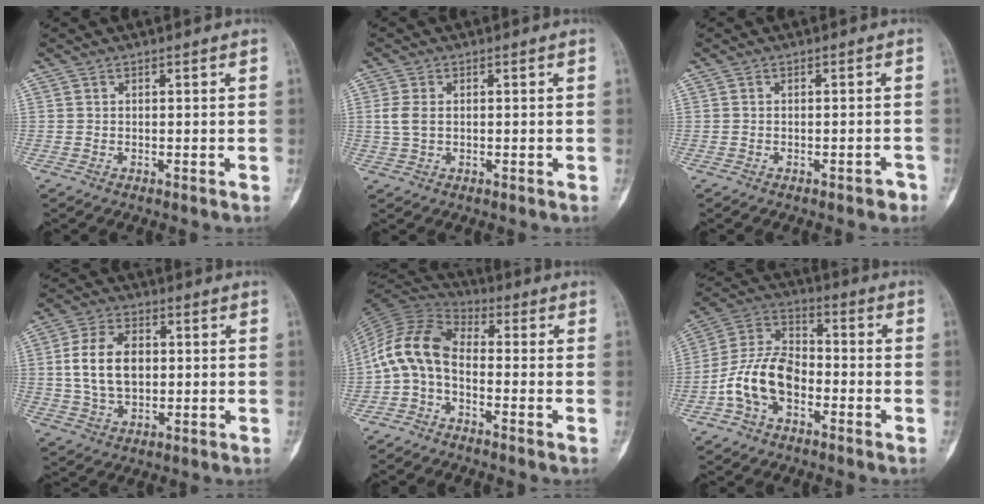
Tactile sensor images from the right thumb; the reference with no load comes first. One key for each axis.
{"total": 3.3, "fx": 0.1, "fy": 2.3, "fz": 2.5, "tx": -0.056, "ty": 0.002, "tz": 0.001}
{"total": 1.8, "fx": -1.2, "fy": 0.7, "fz": 1.1, "tx": -0.015, "ty": 0.011, "tz": -0.012}
{"total": 11.2, "fx": 0.9, "fy": 7.4, "fz": 8.4, "tx": -0.142, "ty": 0.006, "tz": 0.020}
{"total": 10.4, "fx": -2.2, "fy": 6.2, "fz": 8.1, "tx": -0.155, "ty": 0.049, "tz": -0.062}
{"total": 12.6, "fx": -4.2, "fy": 7.9, "fz": 8.9, "tx": -0.167, "ty": 0.042, "tz": -0.086}